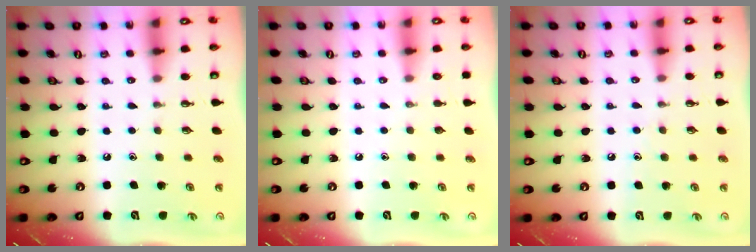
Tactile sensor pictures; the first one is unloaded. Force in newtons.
{"total": 0.0}
{"total": 5.0, "press": 4.9, "slide": 0.6}